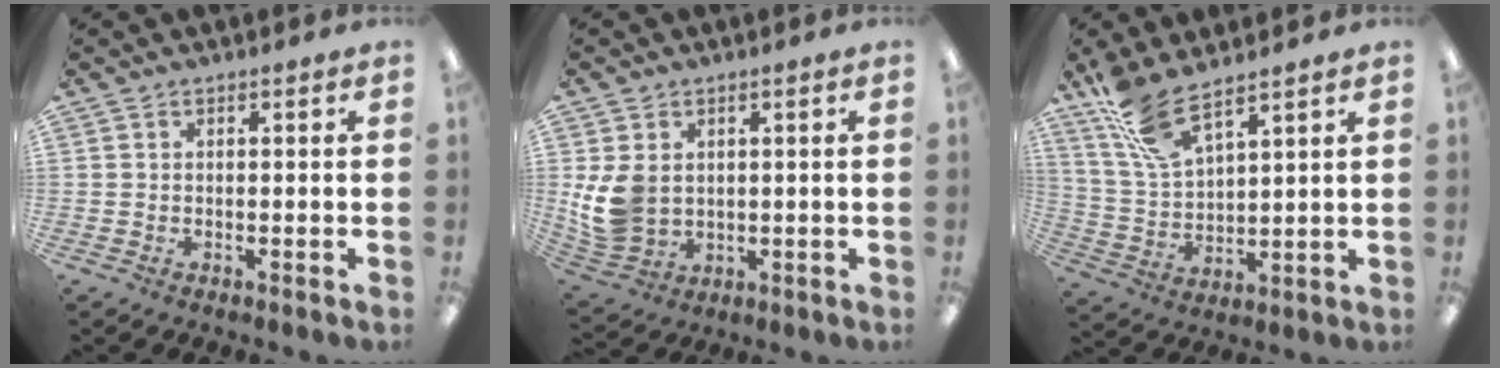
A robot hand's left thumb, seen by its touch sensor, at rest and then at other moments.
{"total": 9.7, "force": [1.3, 7.8, 5.7], "torque": [-0.131, 0.003, 0.025]}
{"total": 11.2, "force": [8.9, 3.3, 6.0], "torque": [-0.140, -0.038, 0.169]}